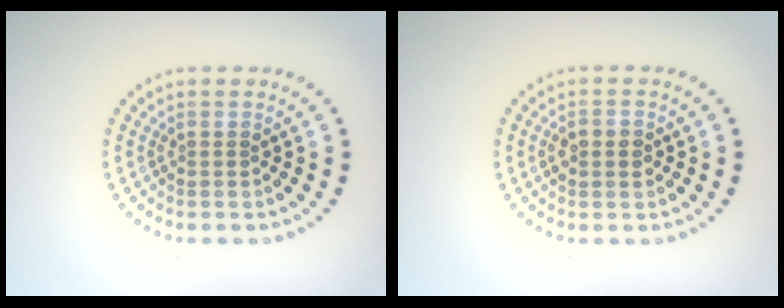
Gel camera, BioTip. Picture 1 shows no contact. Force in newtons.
{"total": 2.3, "press": 2.3, "slide": 0.2}